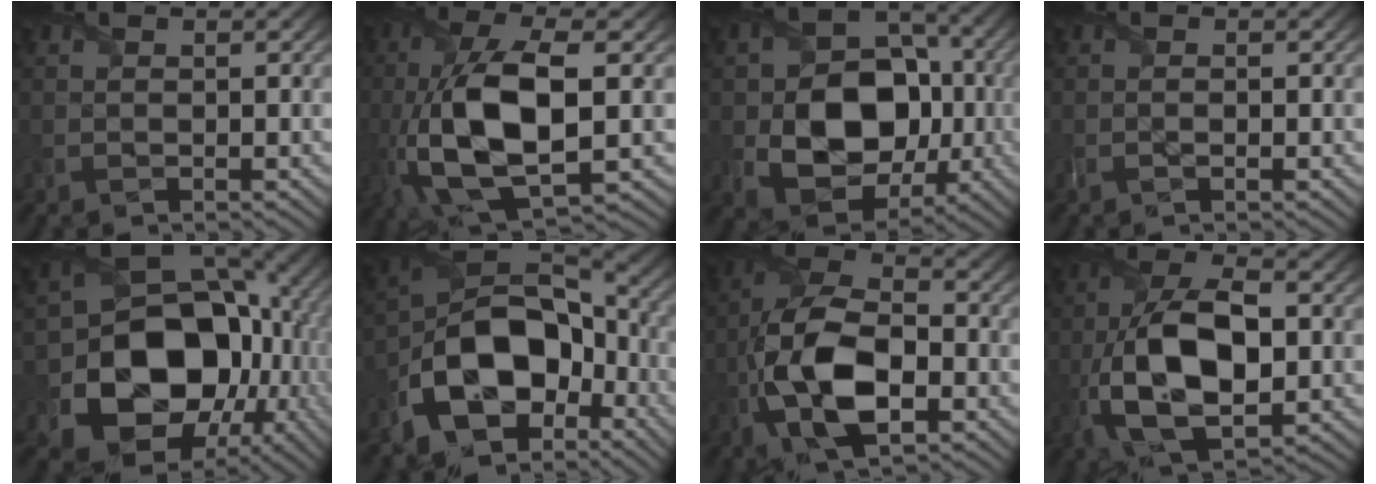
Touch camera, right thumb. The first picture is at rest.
{"total": 14.0, "force": [-2.0, 6.0, 12.6], "torque": [-0.285, -0.011, -0.034]}
{"total": 12.9, "force": [-1.6, 9.7, 8.3], "torque": [-0.143, -0.012, -0.030]}
{"total": 0.8, "force": [-0.4, 0.1, 0.7], "torque": [-0.016, -0.002, -0.006]}
{"total": 18.5, "force": [-4.6, 14.5, 10.7], "torque": [-0.201, -0.057, -0.057]}
{"total": 16.6, "force": [-6.6, 10.4, 11.2], "torque": [-0.228, -0.039, -0.125]}
{"total": 13.3, "force": [-4.4, 6.7, 10.6], "torque": [-0.237, -0.008, -0.095]}
{"total": 13.8, "force": [-2.5, 7.3, 11.5], "torque": [-0.243, -0.012, -0.049]}